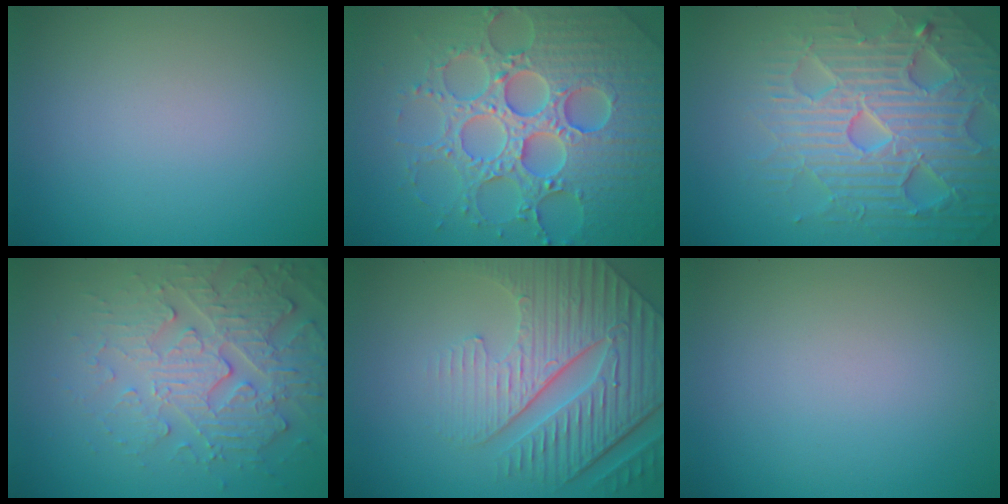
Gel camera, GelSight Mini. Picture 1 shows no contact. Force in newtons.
{"total": 8.0, "press": 7.8, "slide": 1.8}
{"total": 7.5, "press": 7.3, "slide": 1.5}
{"total": 4.4, "press": 4.4, "slide": 0.5}
{"total": 6.9, "press": 5.6, "slide": 4.0}
{"total": 0.0}